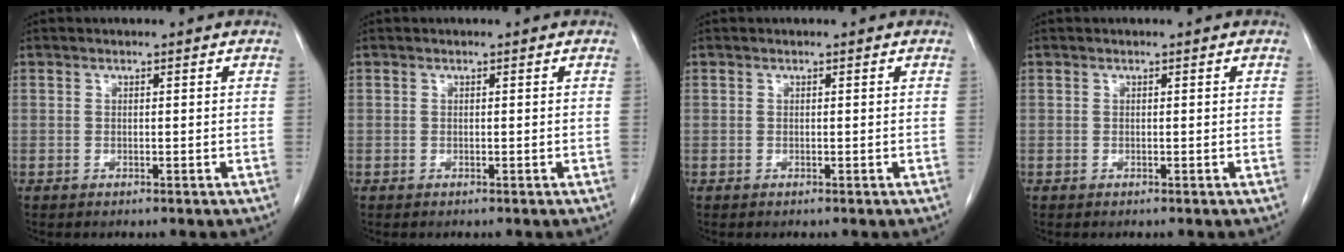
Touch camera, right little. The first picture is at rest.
{"total": 0.0}
{"total": 0.0}
{"total": 0.0}